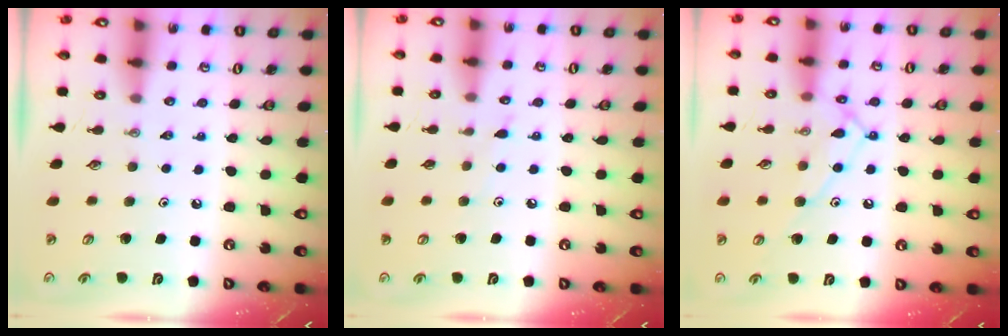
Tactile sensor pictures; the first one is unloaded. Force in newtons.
{"total": 5.4, "press": 5.4, "slide": 0.6}
{"total": 12.9, "press": 12.9, "slide": 0.9}